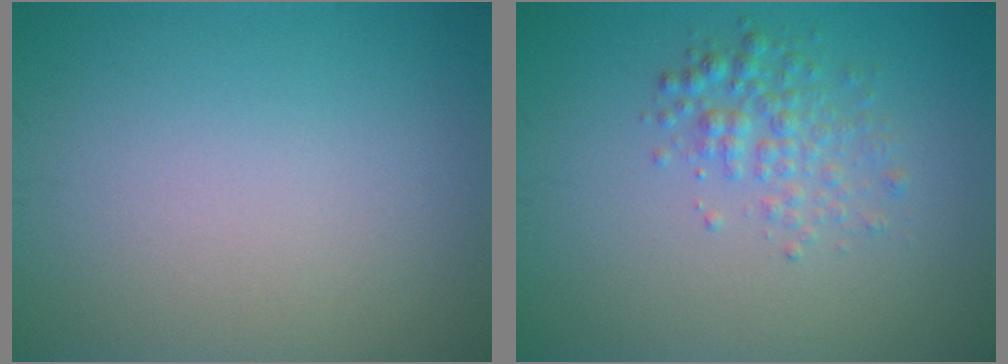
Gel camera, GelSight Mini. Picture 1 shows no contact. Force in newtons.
{"total": 2.5, "press": 2.5, "slide": 0.1}